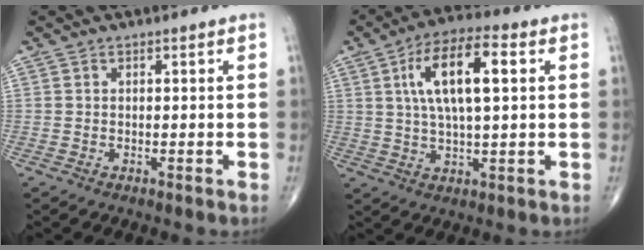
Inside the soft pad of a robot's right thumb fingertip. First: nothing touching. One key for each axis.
{"total": 13.2, "fx": 3.4, "fy": 4.7, "fz": 11.8, "tx": -0.211, "ty": 0.010, "tz": 0.054}